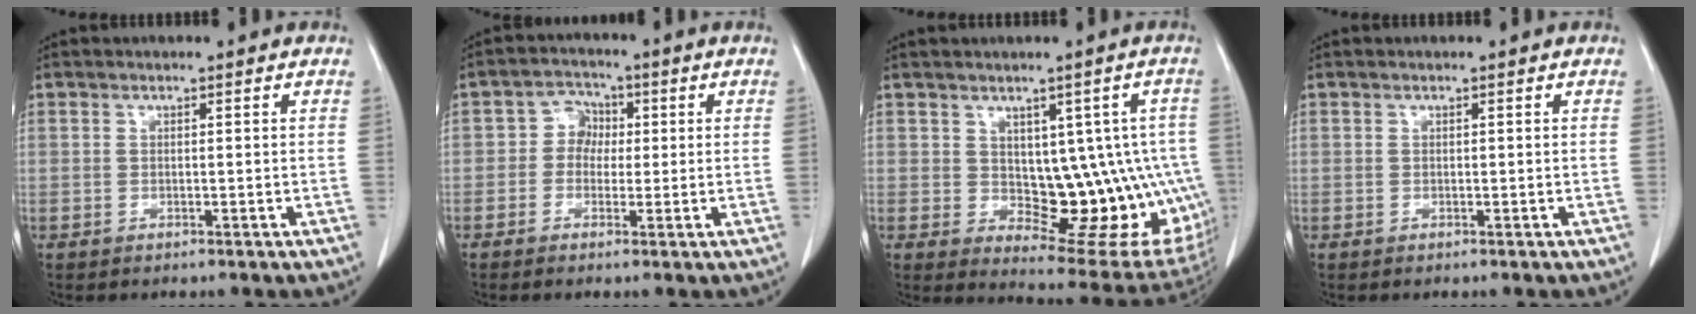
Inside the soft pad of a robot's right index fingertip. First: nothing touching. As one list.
[{"total": 3.9, "force": [0.0, 3.5, 1.8], "torque": [-0.027, 0.016, -0.006]}, {"total": 13.2, "force": [-0.3, 7.0, 11.2], "torque": [-0.111, 0.013, 0.020]}, {"total": 0.0}]